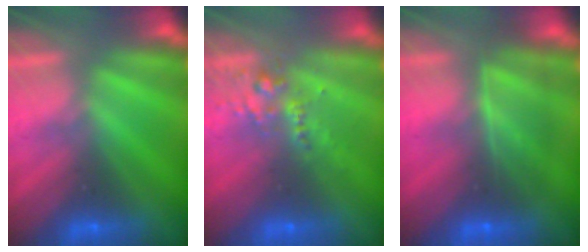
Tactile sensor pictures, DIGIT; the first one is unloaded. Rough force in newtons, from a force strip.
{"total": 2.6}
{"total": 9.4}